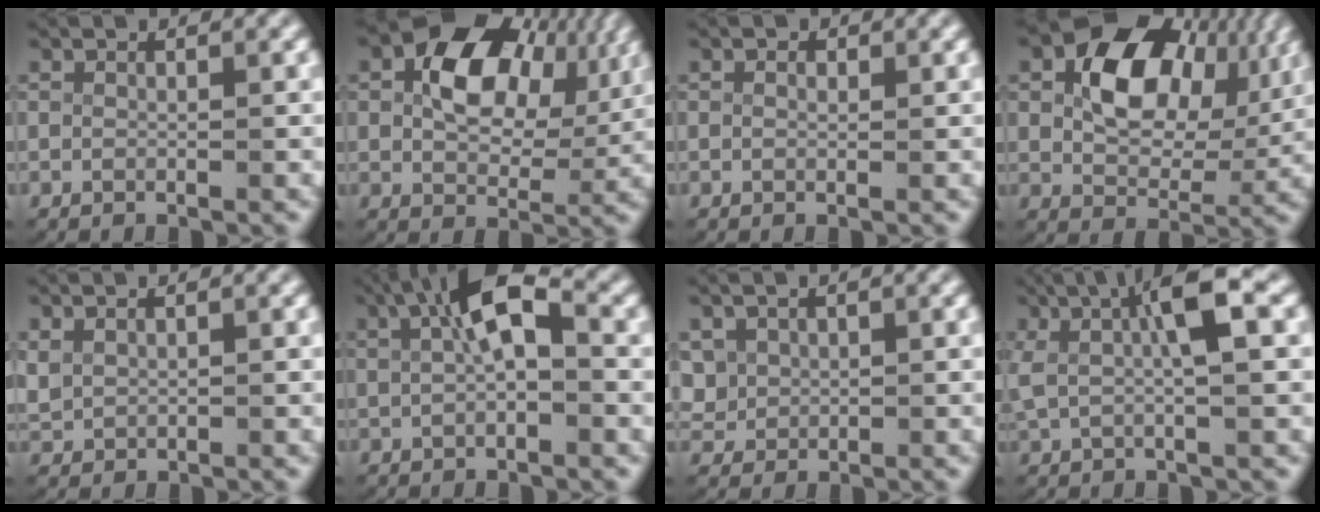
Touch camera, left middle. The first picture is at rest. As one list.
[{"total": 9.6, "force": [3.0, 5.9, 7.0], "torque": [-0.110, 0.011, 0.038]}, {"total": 0.5, "force": [0.1, 0.4, 0.4], "torque": [-0.008, -0.007, 0.005]}, {"total": 10.6, "force": [3.2, 6.7, 7.6], "torque": [-0.118, 0.014, 0.042]}, {"total": 1.8, "force": [0.6, 1.5, 0.8], "torque": [-0.035, -0.006, 0.023]}, {"total": 5.3, "force": [1.5, 1.8, 4.8], "torque": [-0.086, 0.007, 0.026]}, {"total": 3.0, "force": [0.9, 2.6, 1.1], "torque": [-0.051, -0.014, 0.029]}, {"total": 7.1, "force": [2.5, 3.0, 5.9], "torque": [-0.106, 0.025, 0.030]}]